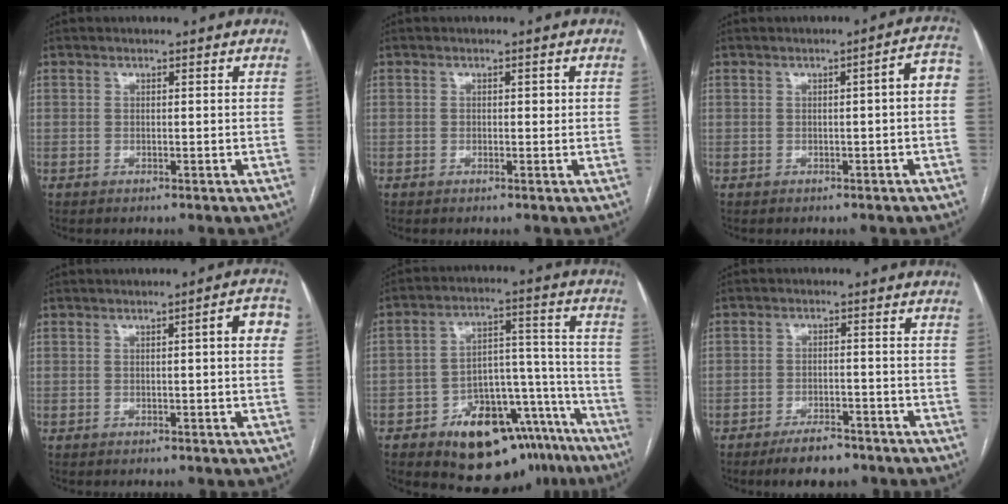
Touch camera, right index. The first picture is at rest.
{"total": 1.1, "force": [0.2, 0.7, 0.8], "torque": [-0.011, 0.007, 0.003]}
{"total": 3.9, "force": [-0.2, 0.5, 3.8], "torque": [-0.039, 0.012, -0.006]}
{"total": 4.3, "force": [0.6, 0.5, 4.2], "torque": [-0.045, 0.010, 0.003]}
{"total": 18.8, "force": [-12.6, 9.6, 10.1], "torque": [-0.087, 0.074, -0.177]}
{"total": 5.5, "force": [-4.3, 2.0, 2.8], "torque": [-0.047, 0.001, -0.065]}